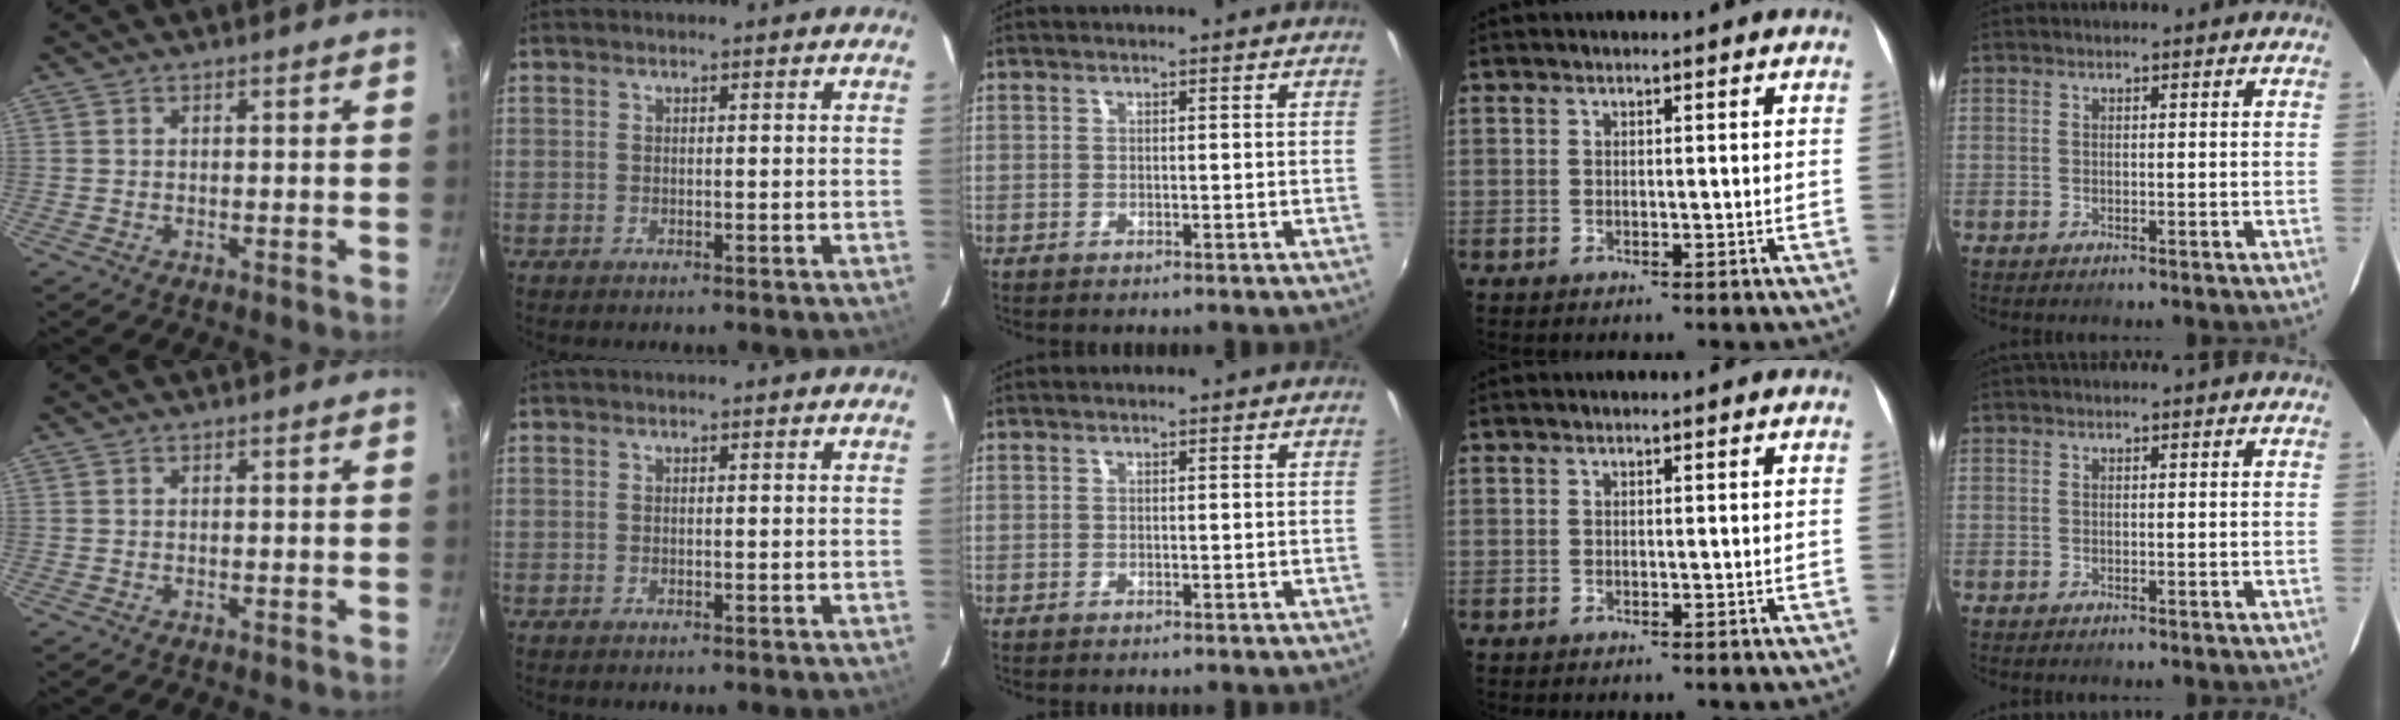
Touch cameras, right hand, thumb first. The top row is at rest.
{}